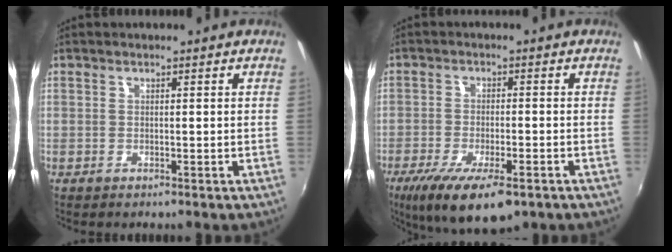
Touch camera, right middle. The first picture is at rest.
{"total": 13.5, "force": [-8.4, 4.5, 9.7], "torque": [-0.195, -0.045, -0.135]}